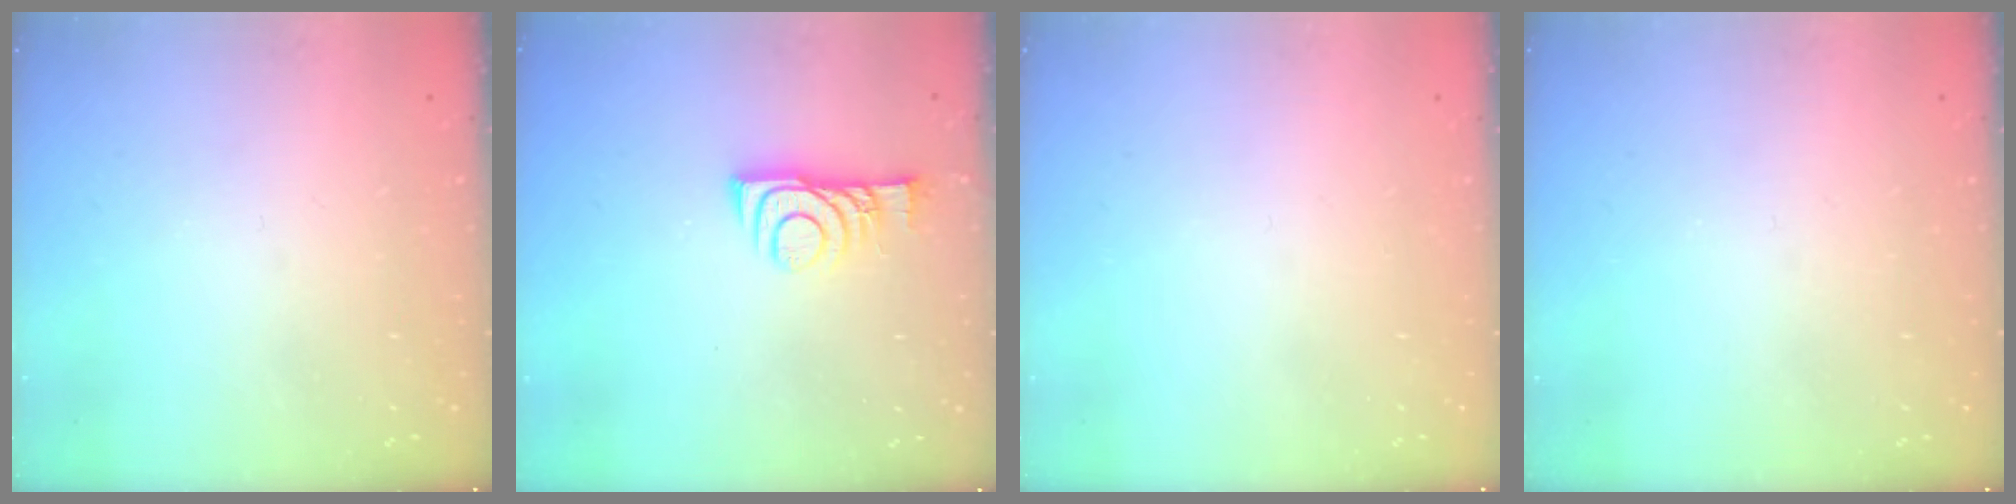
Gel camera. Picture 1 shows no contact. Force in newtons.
{"total": 7.7, "press": 7.6, "slide": 0.9}
{"total": 1.7, "press": 1.6, "slide": 0.1}
{"total": 0.0}